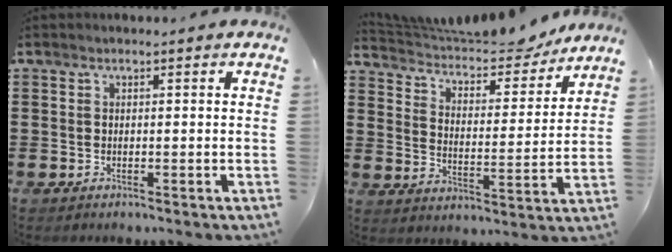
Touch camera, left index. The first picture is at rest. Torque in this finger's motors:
{"motor_torque": [0.75, -1.38, -0.01, -0.02]}